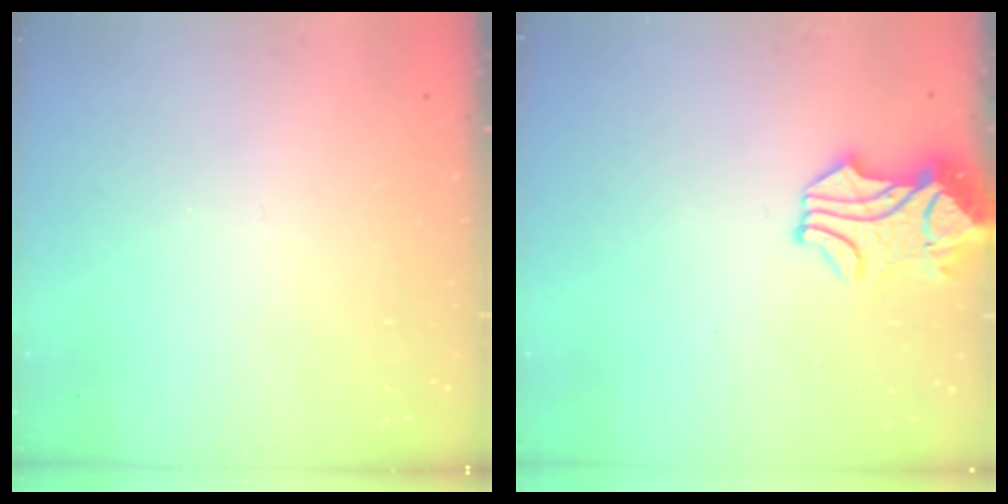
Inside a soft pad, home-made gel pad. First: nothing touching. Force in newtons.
{"total": 1.1, "press": 0.4, "slide": 1.0}